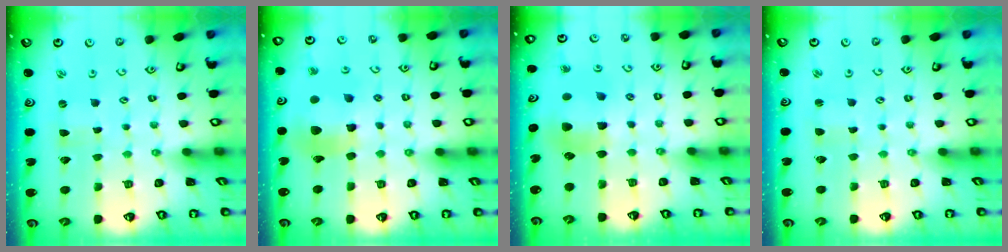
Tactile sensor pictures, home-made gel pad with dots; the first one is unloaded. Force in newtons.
{"total": 11.6, "press": 11.5, "slide": 1.2}
{"total": 7.6, "press": 7.5, "slide": 1.0}
{"total": 0.9, "press": 0.9, "slide": 0.1}